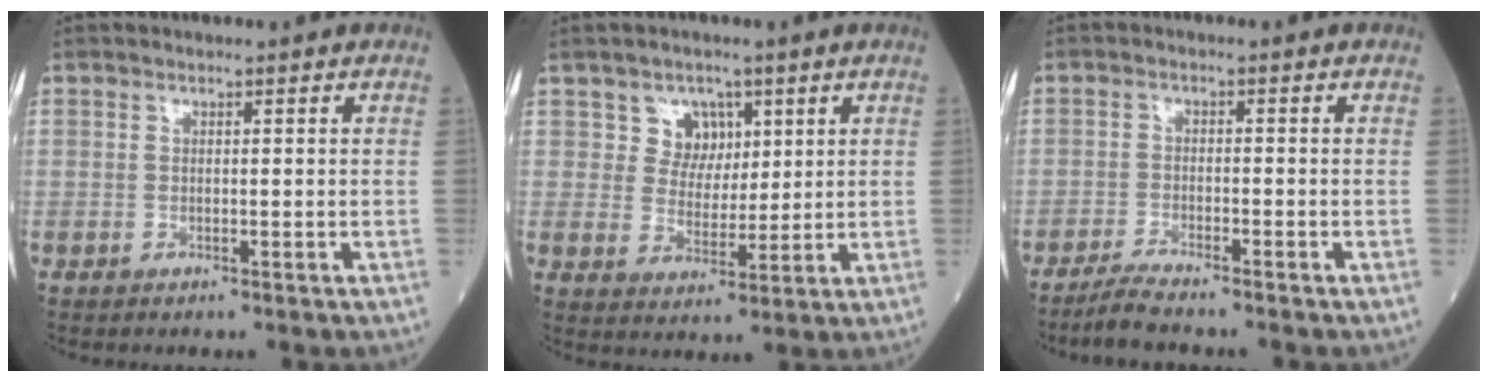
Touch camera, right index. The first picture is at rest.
{"total": 5.1, "force": [2.5, 4.2, 1.2], "torque": [-0.016, 0.007, 0.045]}
{"total": 4.1, "force": [-3.7, -0.3, 1.7], "torque": [-0.037, -0.013, -0.072]}